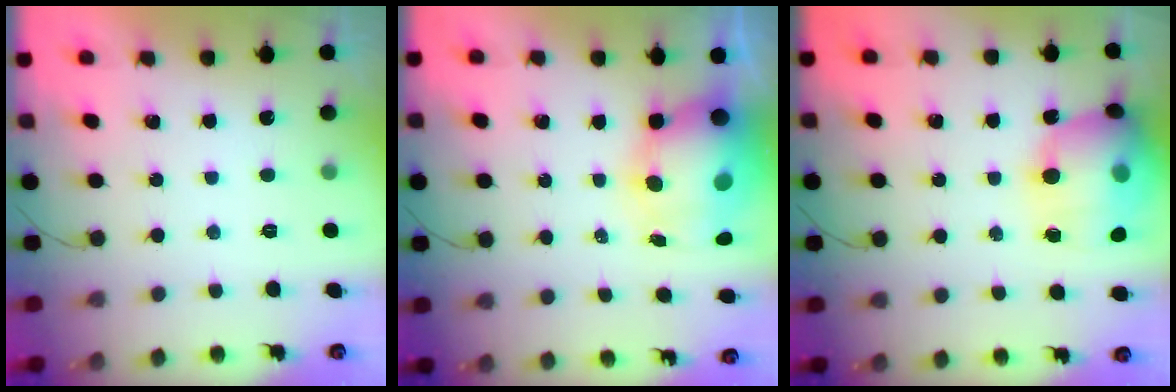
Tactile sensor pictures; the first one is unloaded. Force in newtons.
{"total": 11.9, "press": 11.5, "slide": 3.1}
{"total": 20.4, "press": 19.9, "slide": 4.2}